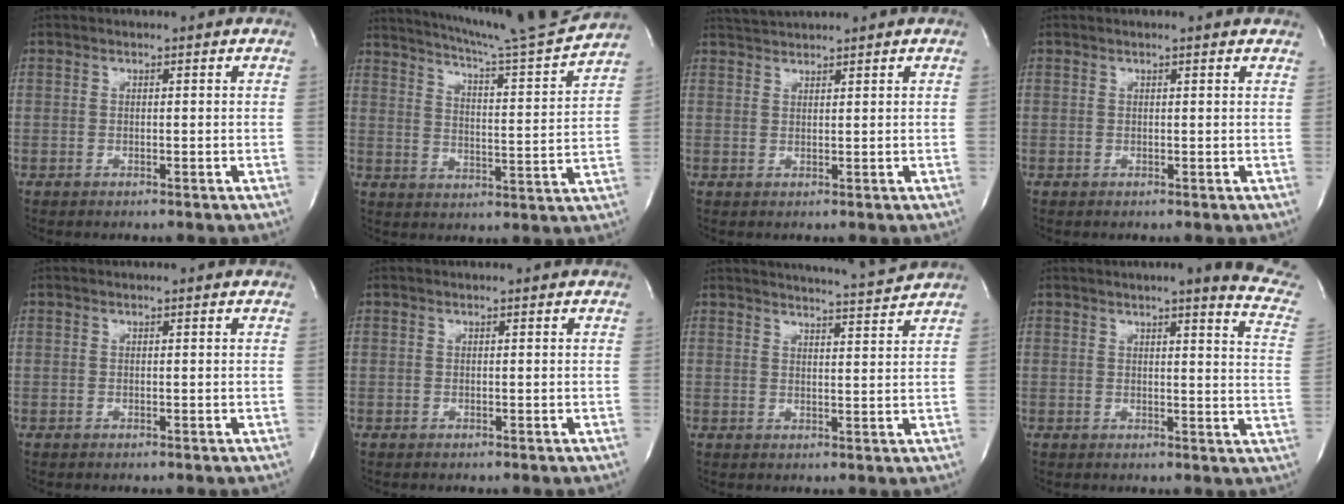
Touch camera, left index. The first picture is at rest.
{"total": 18.1, "force": [16.6, -1.1, 7.1], "torque": [-0.120, -0.042, 0.229]}
{"total": 3.0, "force": [2.9, -0.6, 0.3], "torque": [-0.009, 0.016, 0.060]}
{"total": 3.4, "force": [3.1, 0.3, 1.3], "torque": [-0.021, 0.011, 0.026]}
{"total": 0.0}
{"total": 0.0}
{"total": 7.0, "force": [6.8, -1.4, 0.9], "torque": [-0.024, -0.014, 0.090]}
{"total": 12.6, "force": [11.0, 0.2, 6.1], "torque": [-0.061, -0.062, 0.101]}